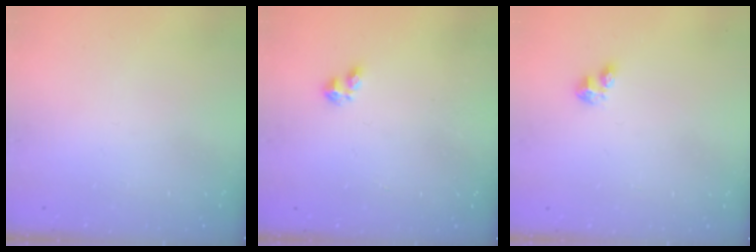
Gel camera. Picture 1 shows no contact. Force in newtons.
{"total": 2.2, "press": 2.2, "slide": 0.4}
{"total": 3.1, "press": 3.0, "slide": 0.5}